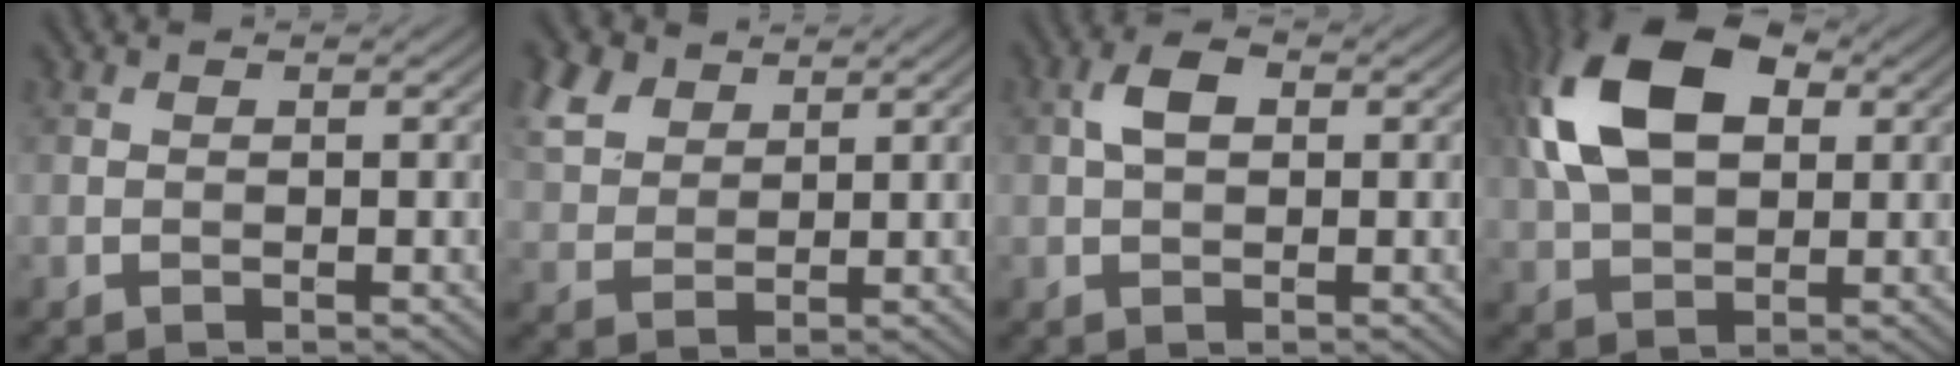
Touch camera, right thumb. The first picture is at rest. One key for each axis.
{"total": 6.4, "fx": 3.9, "fy": 3.8, "fz": 3.2, "tx": -0.099, "ty": 0.013, "tz": 0.084}
{"total": 3.4, "fx": 0.7, "fy": 2.1, "fz": 2.6, "tx": -0.055, "ty": 0.011, "tz": 0.010}
{"total": 13.5, "fx": 3.7, "fy": 8.1, "fz": 10.1, "tx": -0.224, "ty": 0.026, "tz": 0.061}